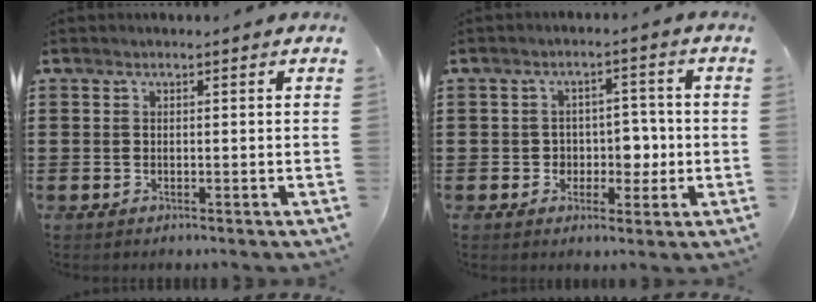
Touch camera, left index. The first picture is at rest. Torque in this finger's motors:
{"motor_torque": [0.11, 0.08, 0.05, 0.03]}